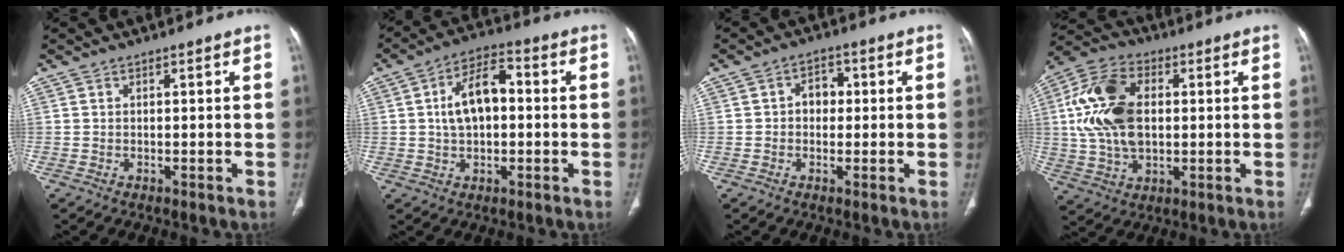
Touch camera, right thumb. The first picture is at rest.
{"total": 10.0, "force": [0.7, 5.8, 8.1], "torque": [-0.133, 0.026, 0.008]}
{"total": 4.0, "force": [0.2, 3.1, 2.5], "torque": [-0.016, 0.013, -0.004]}
{"total": 16.3, "force": [1.9, 10.2, 12.5], "torque": [-0.239, 0.013, 0.035]}